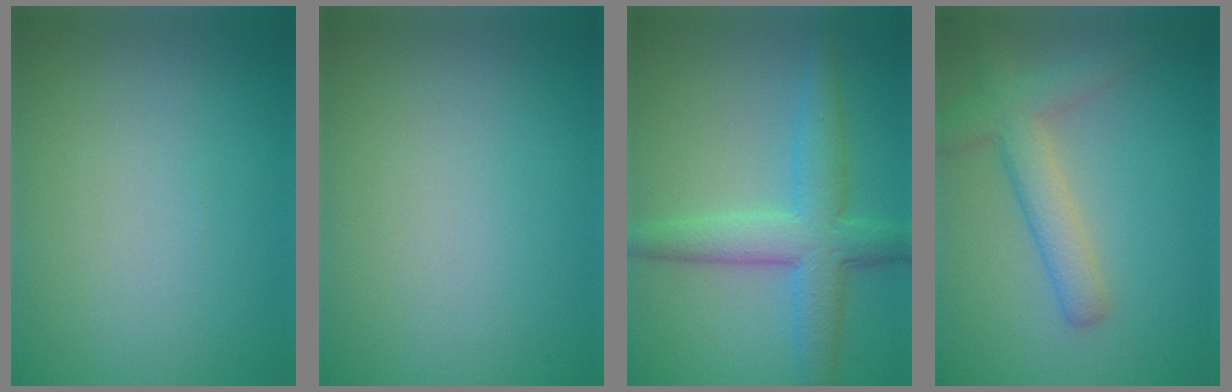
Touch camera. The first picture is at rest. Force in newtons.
{"total": 0.0}
{"total": 5.5, "press": 5.5, "slide": 0.0}
{"total": 4.2, "press": 4.2, "slide": 0.1}